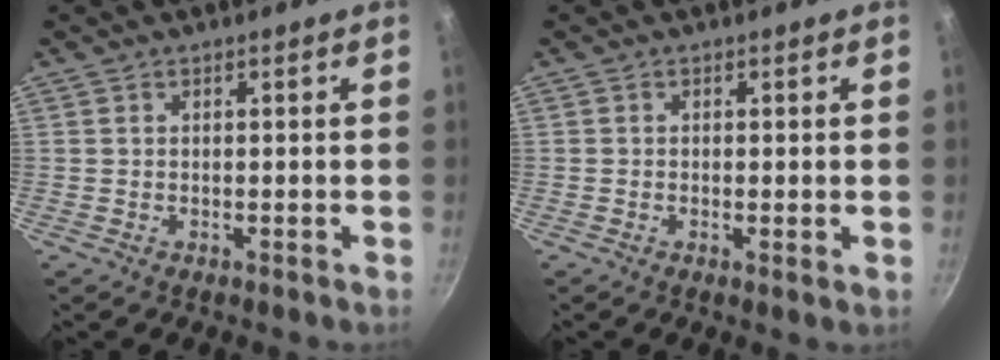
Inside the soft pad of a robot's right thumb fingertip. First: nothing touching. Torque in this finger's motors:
{"motor_torque": [-0.58, 0.27, -0.09, -0.09, -0.04]}